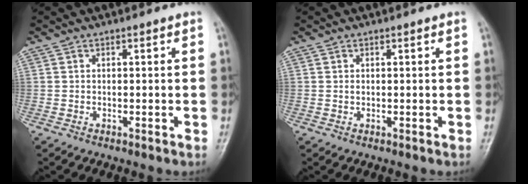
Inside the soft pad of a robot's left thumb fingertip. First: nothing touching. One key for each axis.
{"total": 0.6, "fx": 0.2, "fy": 0.4, "fz": 0.4, "tx": -0.007, "ty": -0.001, "tz": 0.005}